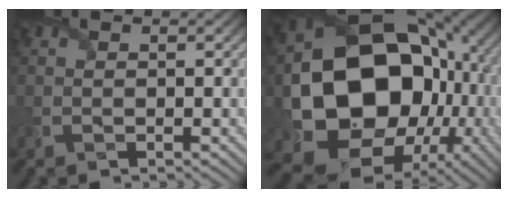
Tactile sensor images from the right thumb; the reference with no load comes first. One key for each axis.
{"total": 20.0, "fx": -1.5, "fy": 16.2, "fz": 11.7, "tx": -0.234, "ty": -0.054, "tz": 0.000}